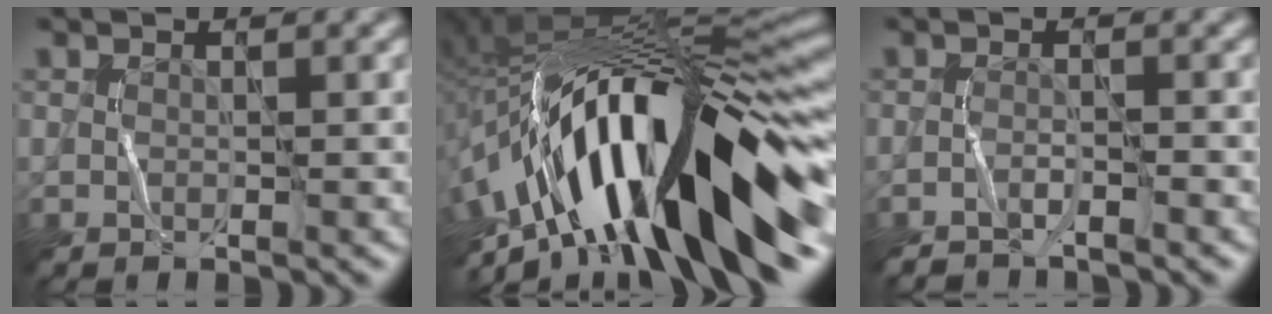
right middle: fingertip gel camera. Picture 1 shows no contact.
{"total": 16.2, "force": [-5.2, 5.4, 14.3], "torque": [-0.243, 0.028, -0.095]}
{"total": 1.6, "force": [-1.6, 0.1, 0.5], "torque": [-0.010, -0.001, -0.032]}